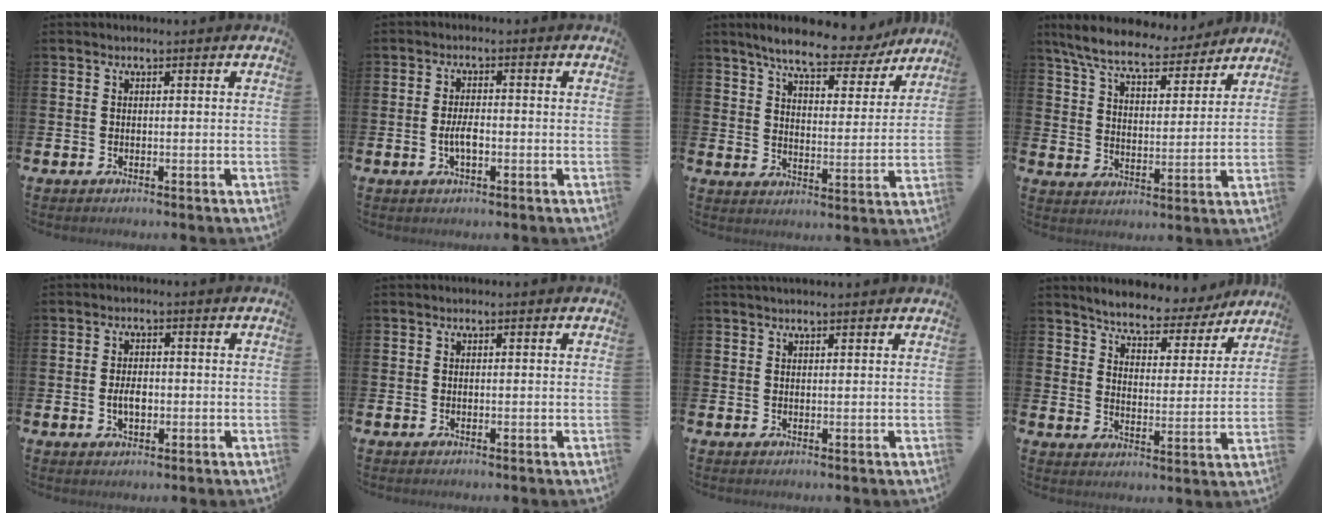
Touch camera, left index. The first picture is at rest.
{"total": 3.0, "force": [-0.7, 1.3, 2.7], "torque": [-0.044, 0.001, -0.014]}
{"total": 8.5, "force": [7.7, 1.8, 3.3], "torque": [-0.077, -0.041, 0.132]}
{"total": 8.3, "force": [7.7, 1.5, 2.8], "torque": [-0.088, -0.043, 0.136]}
{"total": 3.0, "force": [-0.3, 1.8, 2.3], "torque": [-0.031, -0.001, -0.009]}
{"total": 0.0}
{"total": 1.2, "force": [1.1, 0.0, 0.3], "torque": [0.007, -0.005, 0.018]}
{"total": 5.7, "force": [5.5, 1.3, 0.9], "torque": [-0.038, -0.044, 0.090]}